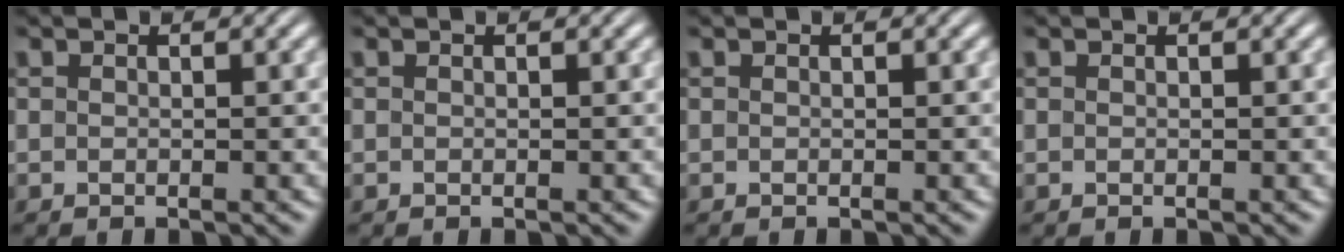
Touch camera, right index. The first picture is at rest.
{"total": 0.0}
{"total": 0.0}
{"total": 0.0}